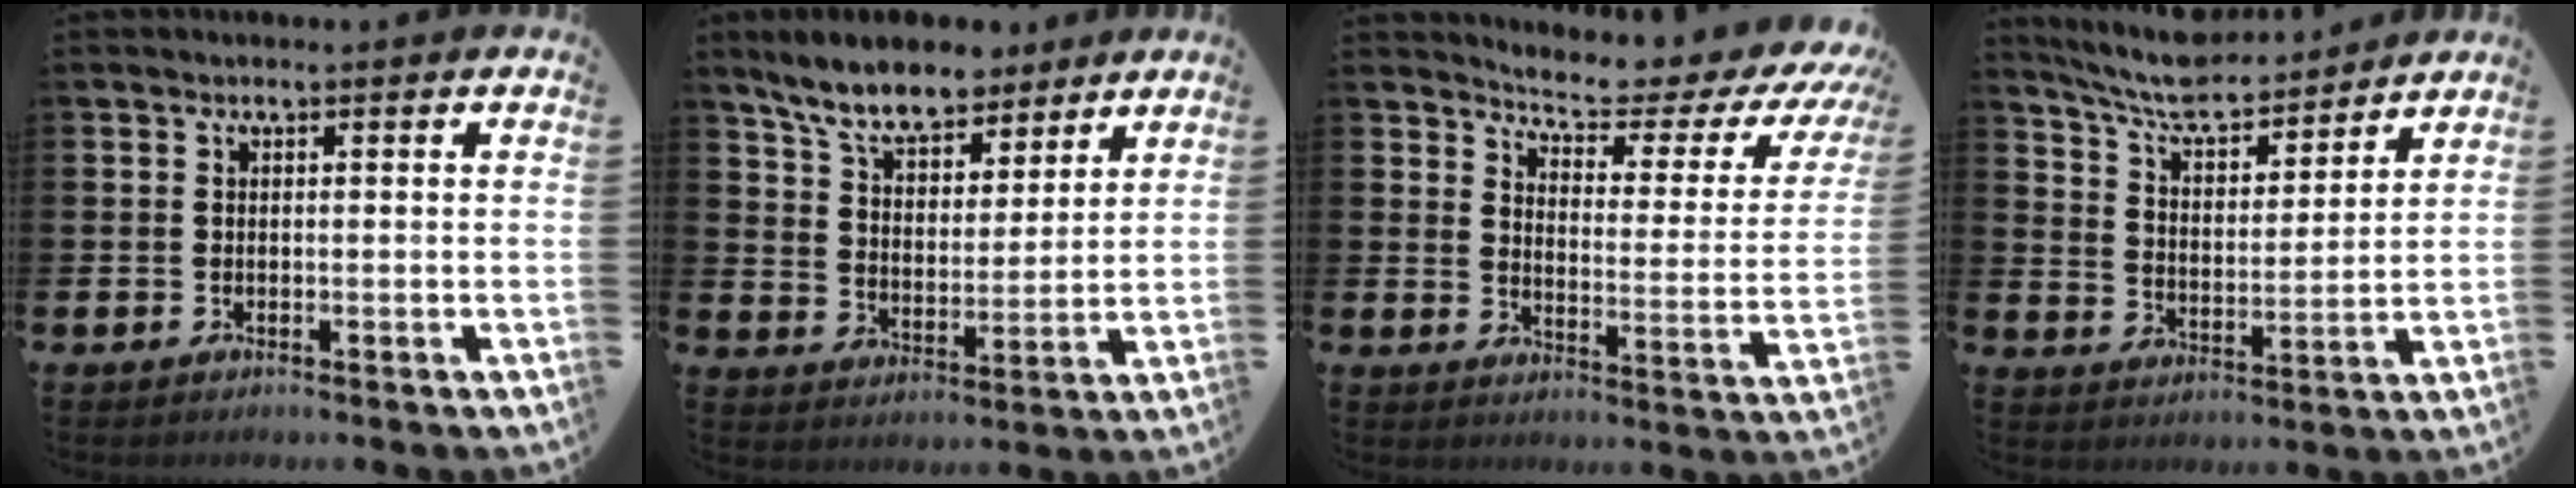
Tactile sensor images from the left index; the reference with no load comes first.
{"total": 8.9, "force": [8.0, 2.8, 3.0], "torque": [-0.079, -0.034, 0.143]}
{"total": 5.3, "force": [4.9, 0.7, 1.8], "torque": [-0.056, -0.043, 0.075]}
{"total": 7.9, "force": [7.5, 1.4, 2.1], "torque": [-0.078, -0.049, 0.132]}